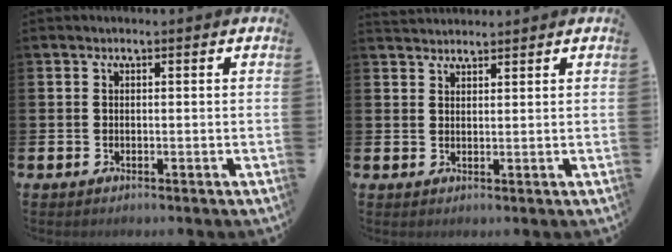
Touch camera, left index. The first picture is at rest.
{"total": 2.4, "force": [2.3, 0.6, 0.0], "torque": [0.008, -0.011, 0.041]}